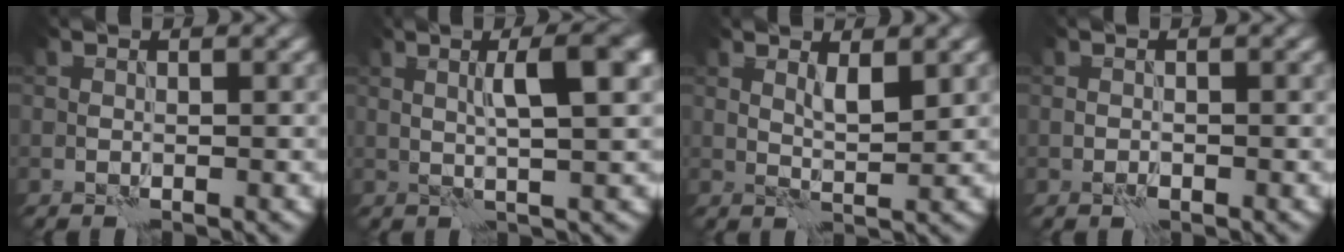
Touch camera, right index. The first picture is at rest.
{"total": 4.7, "force": [1.0, 0.8, 4.6], "torque": [-0.069, 0.013, 0.015]}
{"total": 1.7, "force": [1.2, 0.1, 1.2], "torque": [-0.025, -0.004, 0.023]}
{"total": 0.6, "force": [-0.4, 0.3, 0.3], "torque": [-0.004, 0.002, -0.009]}